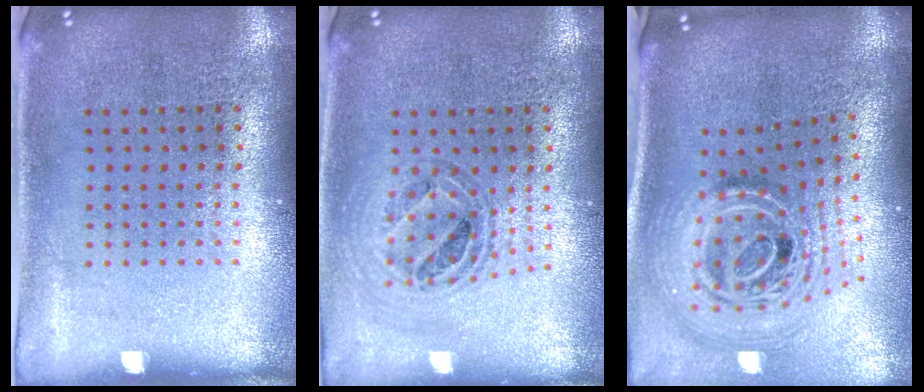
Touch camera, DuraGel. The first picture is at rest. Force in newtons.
{"total": 0.8, "press": 0.8, "slide": 0.1}
{"total": 2.9, "press": 2.0, "slide": 2.1}